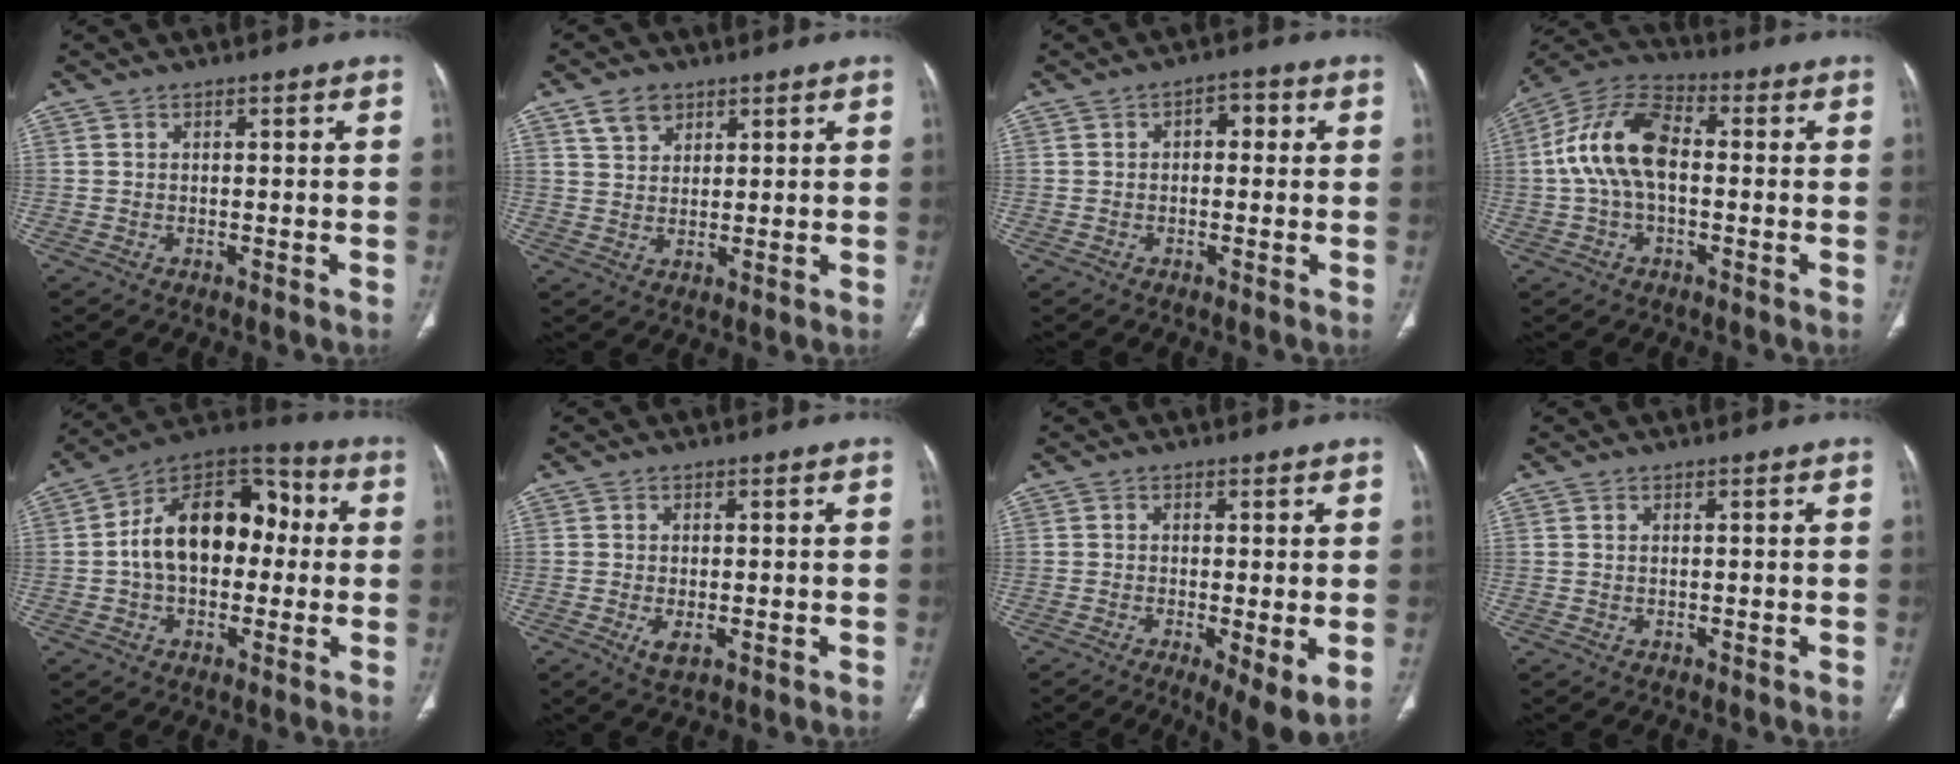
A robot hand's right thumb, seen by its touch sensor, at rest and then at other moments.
{"total": 4.8, "force": [3.0, 3.2, 1.9], "torque": [-0.020, -0.015, 0.060]}
{"total": 3.6, "force": [0.5, 2.3, 2.7], "torque": [-0.021, 0.012, 0.001]}
{"total": 13.7, "force": [0.3, 7.8, 11.3], "torque": [-0.223, 0.036, -0.005]}
{"total": 18.0, "force": [0.8, 11.7, 13.6], "torque": [-0.185, 0.045, 0.003]}
{"total": 2.9, "force": [-0.8, 1.3, 2.4], "torque": [-0.048, -0.007, -0.011]}
{"total": 6.9, "force": [-1.7, 1.8, 6.5], "torque": [-0.107, -0.023, -0.027]}
{"total": 0.0}